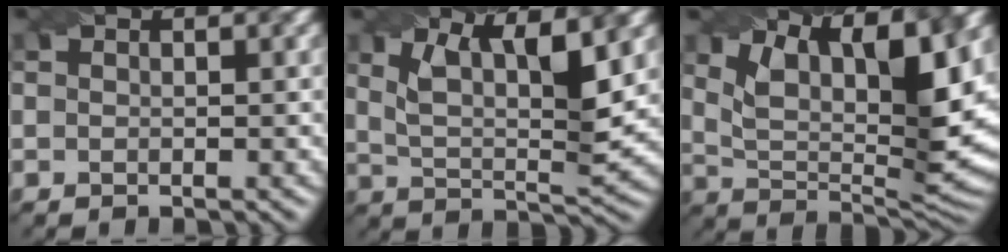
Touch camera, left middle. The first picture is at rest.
{"total": 7.3, "force": [3.3, 2.3, 6.1], "torque": [-0.113, -0.004, 0.059]}
{"total": 12.4, "force": [5.9, 4.5, 9.9], "torque": [-0.161, -0.002, 0.101]}